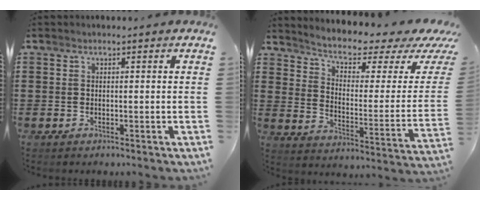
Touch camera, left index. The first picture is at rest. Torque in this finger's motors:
{"motor_torque": [2.14, 0.00, 0.61, 0.12]}